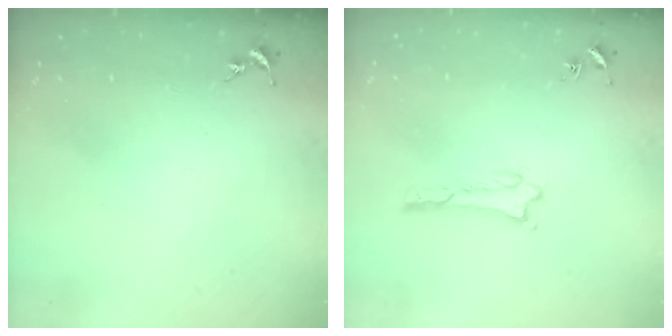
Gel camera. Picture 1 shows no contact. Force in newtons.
{"total": 0.9, "press": 0.8, "slide": 0.1}